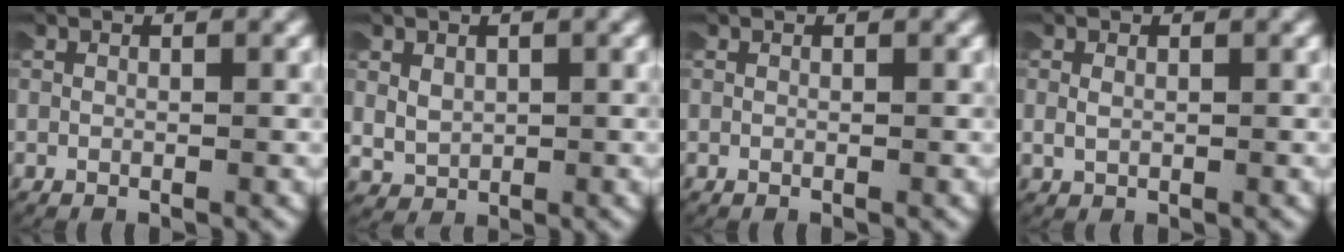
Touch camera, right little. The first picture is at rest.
{"total": 2.1, "force": [0.6, 1.8, 0.9], "torque": [-0.040, -0.010, 0.022]}
{"total": 0.0}
{"total": 1.0, "force": [0.3, 0.6, 0.6], "torque": [-0.020, 0.001, 0.008]}